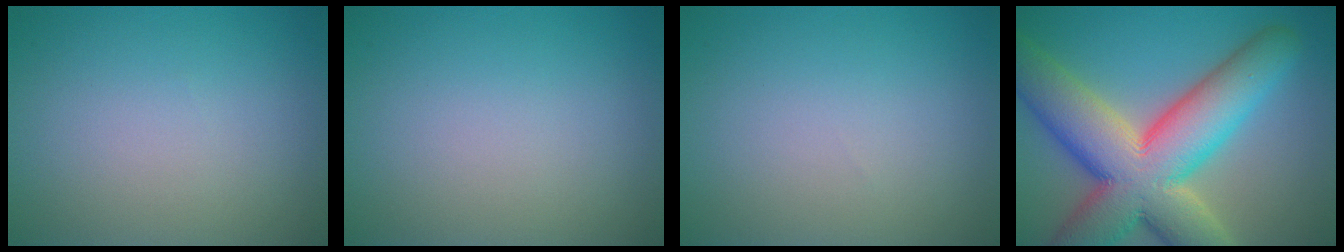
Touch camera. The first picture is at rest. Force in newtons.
{"total": 0.0}
{"total": 0.0}
{"total": 14.4, "press": 14.3, "slide": 1.3}